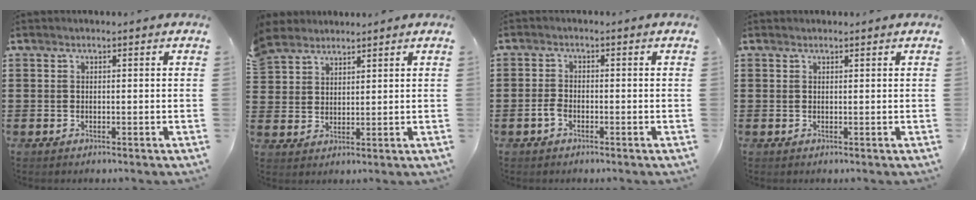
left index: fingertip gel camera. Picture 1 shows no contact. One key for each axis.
{"total": 4.0, "fx": 3.5, "fy": 1.9, "fz": -0.3, "tx": -0.013, "ty": -0.003, "tz": 0.068}
{"total": 2.0, "fx": -0.9, "fy": 1.1, "fz": 1.4, "tx": -0.044, "ty": -0.003, "tz": -0.022}
{"total": 0.7, "fx": 0.6, "fy": 0.3, "fz": 0.0, "tx": -0.001, "ty": 0.001, "tz": 0.012}